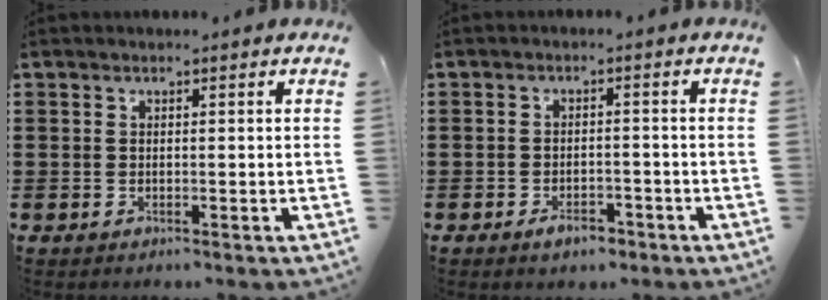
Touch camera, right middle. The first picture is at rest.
{"total": 3.0, "force": [-2.3, 1.3, 1.3], "torque": [-0.023, 0.004, -0.045]}